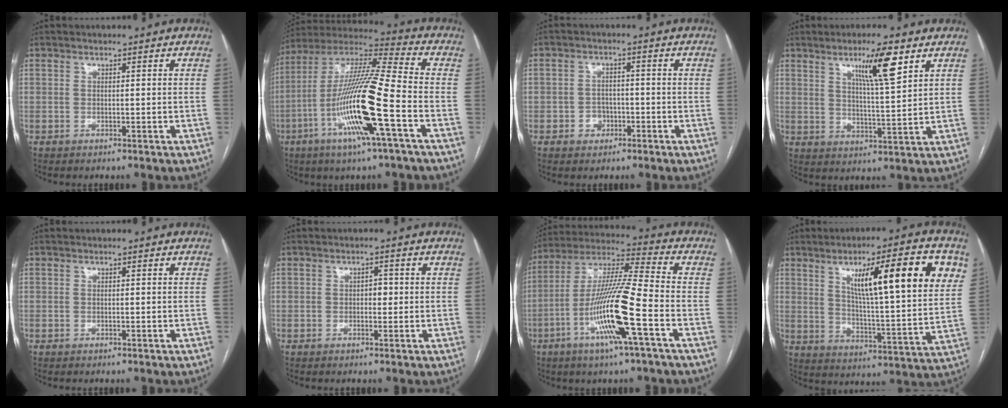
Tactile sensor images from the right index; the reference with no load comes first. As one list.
[{"total": 19.1, "force": [-6.0, 0.2, 18.1], "torque": [-0.365, -0.014, -0.119]}, {"total": 3.3, "force": [-1.4, 2.8, 1.0], "torque": [-0.009, 0.012, -0.021]}, {"total": 8.8, "force": [4.8, 0.5, 7.3], "torque": [-0.124, -0.004, 0.080]}, {"total": 0.0}, {"total": 1.6, "force": [0.0, 1.0, 1.3], "torque": [-0.014, 0.005, -0.003]}, {"total": 16.0, "force": [-5.6, -0.1, 15.0], "torque": [-0.297, -0.006, -0.110]}, {"total": 20.3, "force": [8.3, 2.5, 18.4], "torque": [-0.259, 0.010, 0.122]}]